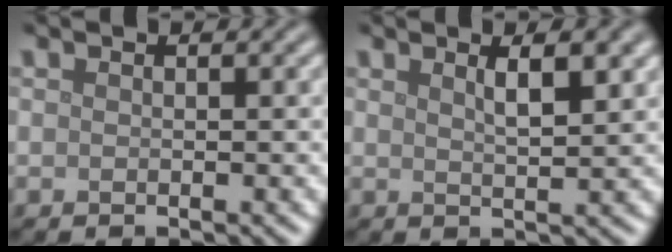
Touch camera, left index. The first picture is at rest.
{"total": 2.9, "force": [1.4, 0.9, 2.4], "torque": [-0.028, 0.005, 0.023]}